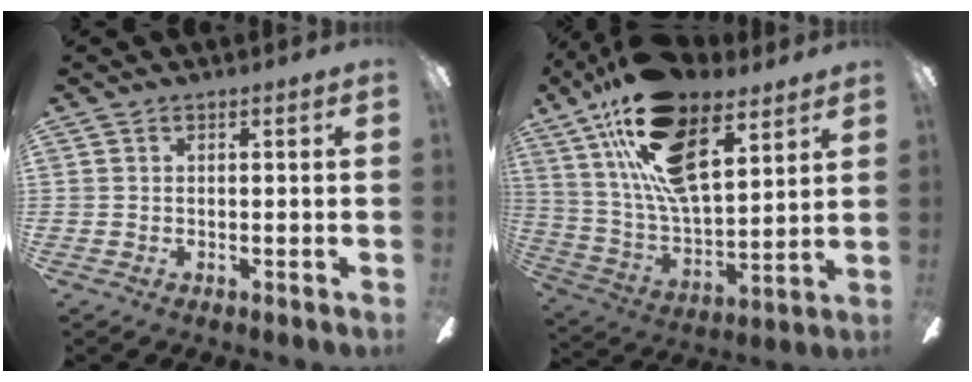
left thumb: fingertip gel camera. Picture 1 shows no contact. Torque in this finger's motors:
{"motor_torque": [1.83, 1.84, 1.35, -1.42, 0.52]}